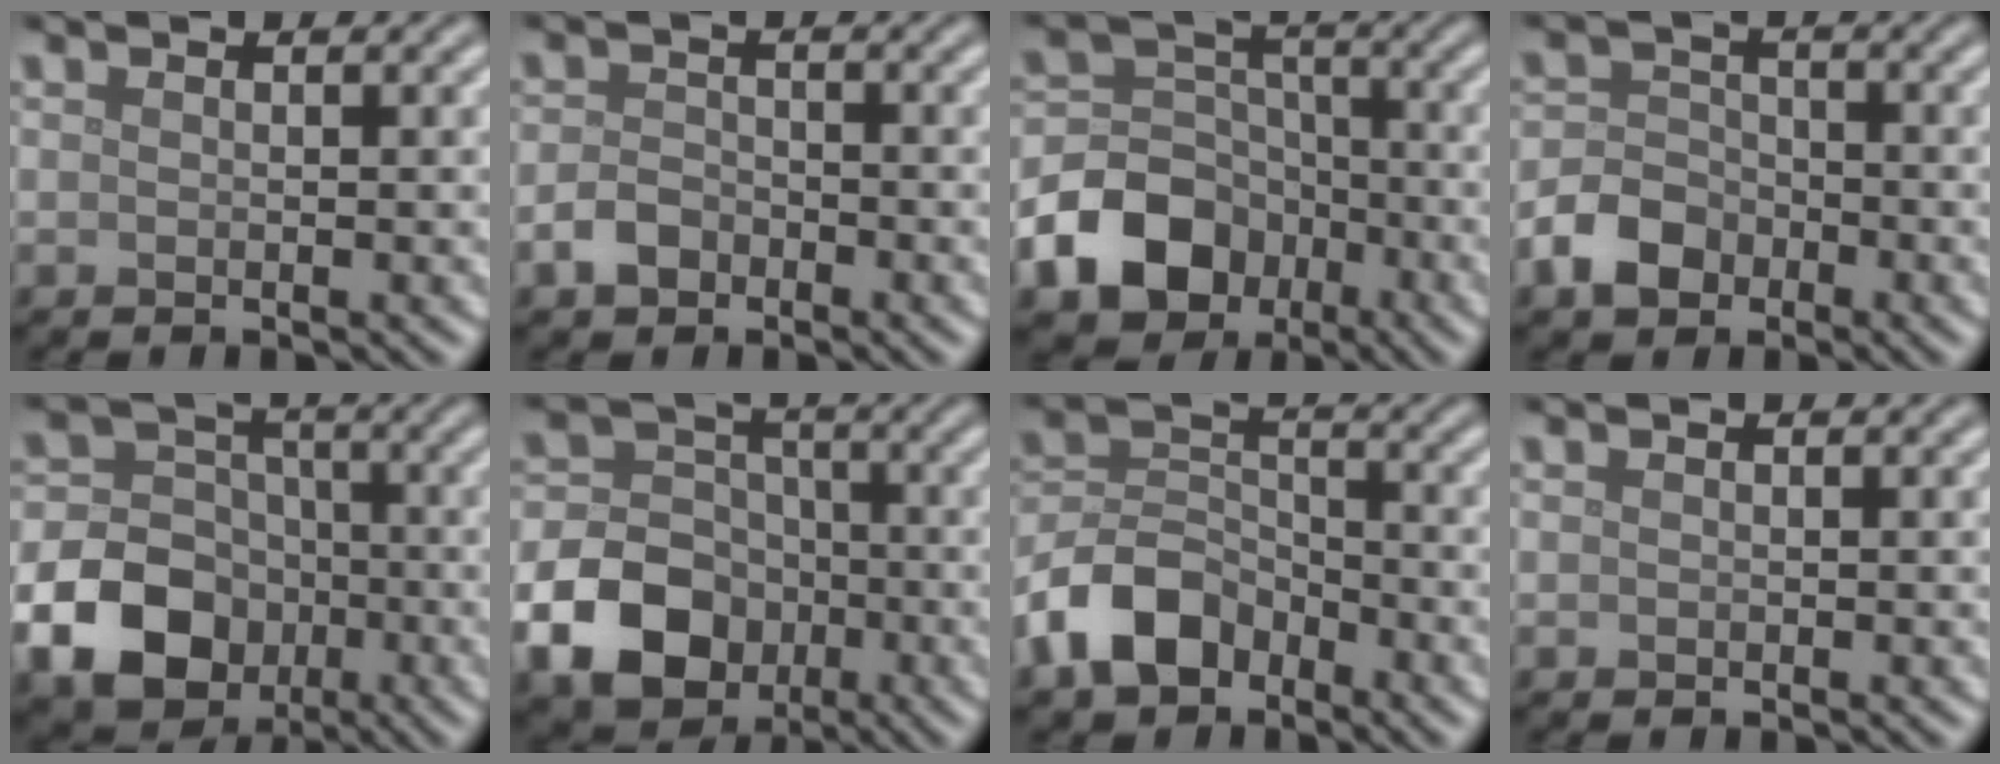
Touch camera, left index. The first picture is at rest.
{"total": 2.2, "force": [-1.3, 1.5, 1.0], "torque": [-0.016, 0.003, -0.031]}
{"total": 10.8, "force": [-5.3, 8.4, 4.1], "torque": [-0.078, -0.021, -0.120]}
{"total": 3.8, "force": [-2.1, 2.8, 1.6], "torque": [-0.033, 0.001, -0.046]}
{"total": 11.6, "force": [-4.4, 9.6, 4.7], "torque": [-0.090, -0.035, -0.108]}
{"total": 9.9, "force": [-3.9, 7.9, 4.5], "torque": [-0.078, -0.018, -0.101]}
{"total": 6.2, "force": [-3.8, 3.9, 2.8], "torque": [-0.056, 0.001, -0.087]}
{"total": 0.0}